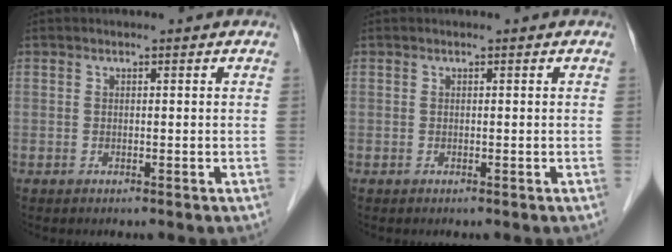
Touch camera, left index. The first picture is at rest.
{"total": 0.0}